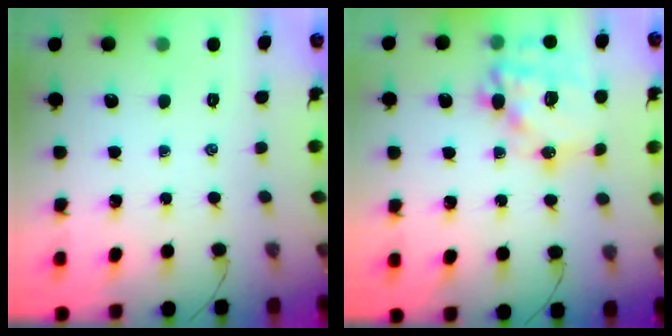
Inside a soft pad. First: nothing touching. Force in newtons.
{"total": 17.5, "press": 17.1, "slide": 3.7}